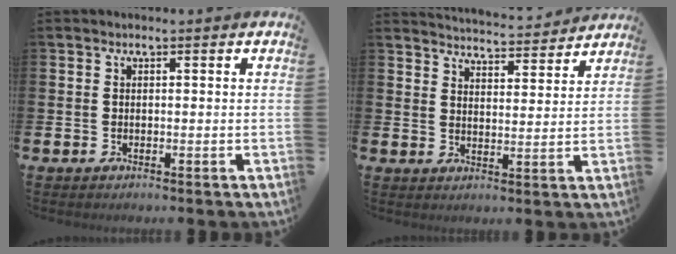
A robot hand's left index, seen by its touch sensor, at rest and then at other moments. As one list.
[{"total": 4.6, "force": [4.6, 0.3, 0.0], "torque": [-0.007, -0.041, 0.079]}]